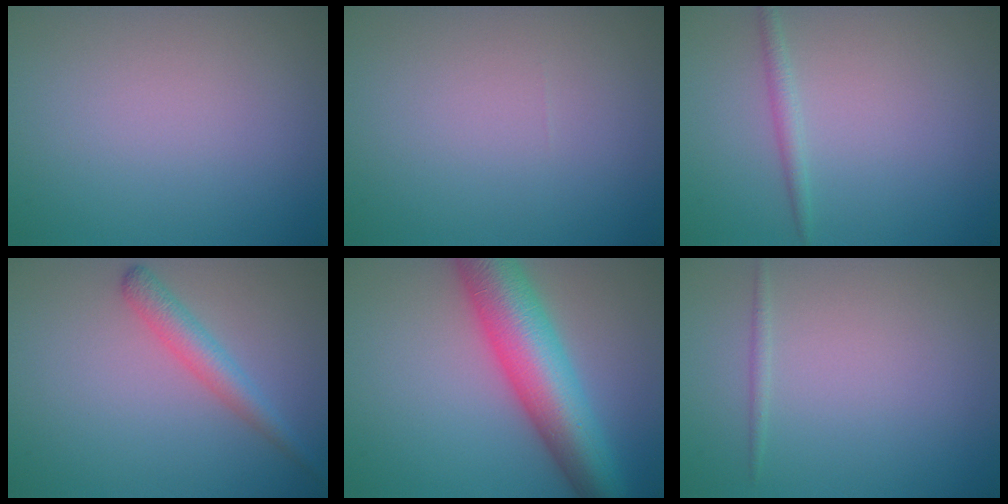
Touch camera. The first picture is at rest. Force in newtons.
{"total": 0.0}
{"total": 1.3, "press": 1.3, "slide": 0.1}
{"total": 2.7, "press": 2.7, "slide": 0.1}
{"total": 10.2, "press": 10.2, "slide": 0.2}
{"total": 0.6, "press": 0.6, "slide": 0.0}